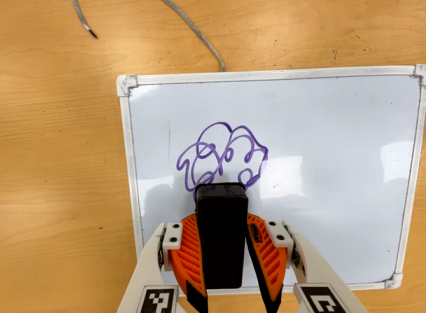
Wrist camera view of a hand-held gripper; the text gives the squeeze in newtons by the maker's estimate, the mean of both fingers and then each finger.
{"total": 8.5, "left": 7.4, "right": 9.5}